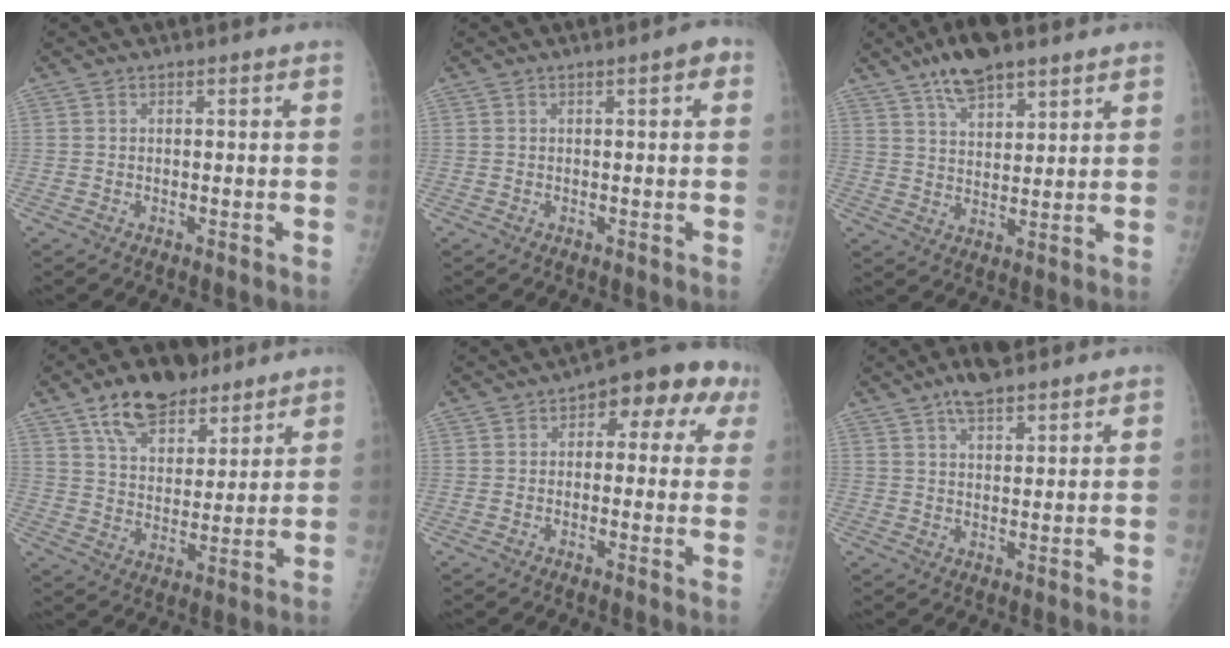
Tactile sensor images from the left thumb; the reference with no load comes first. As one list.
[{"total": 2.0, "force": [0.6, 0.7, 1.8], "torque": [-0.023, 0.003, 0.003]}, {"total": 9.7, "force": [6.9, 3.7, 5.7], "torque": [-0.080, -0.028, 0.123]}, {"total": 13.7, "force": [8.9, 7.6, 7.1], "torque": [-0.081, -0.037, 0.154]}, {"total": 9.8, "force": [3.5, 5.4, 7.4], "torque": [-0.043, 0.027, 0.033]}, {"total": 6.7, "force": [4.8, 2.5, 3.9], "torque": [-0.053, -0.014, 0.082]}]